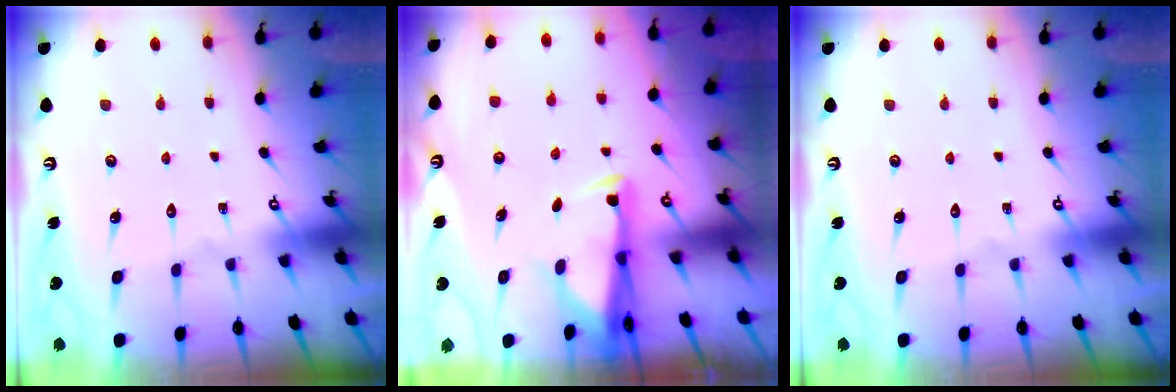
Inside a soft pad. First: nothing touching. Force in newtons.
{"total": 2.9, "press": 2.7, "slide": 1.0}
{"total": 0.0}